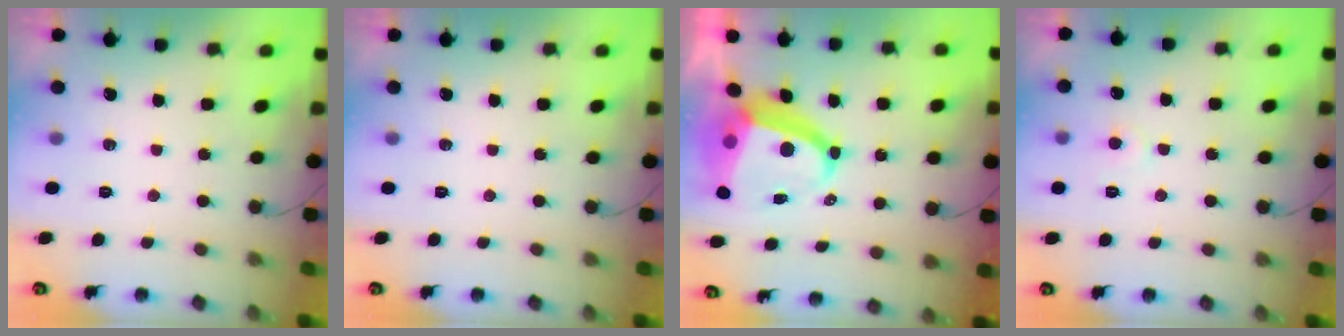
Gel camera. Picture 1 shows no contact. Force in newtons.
{"total": 0.0}
{"total": 10.4, "press": 10.3, "slide": 1.5}
{"total": 4.1, "press": 4.1, "slide": 0.4}